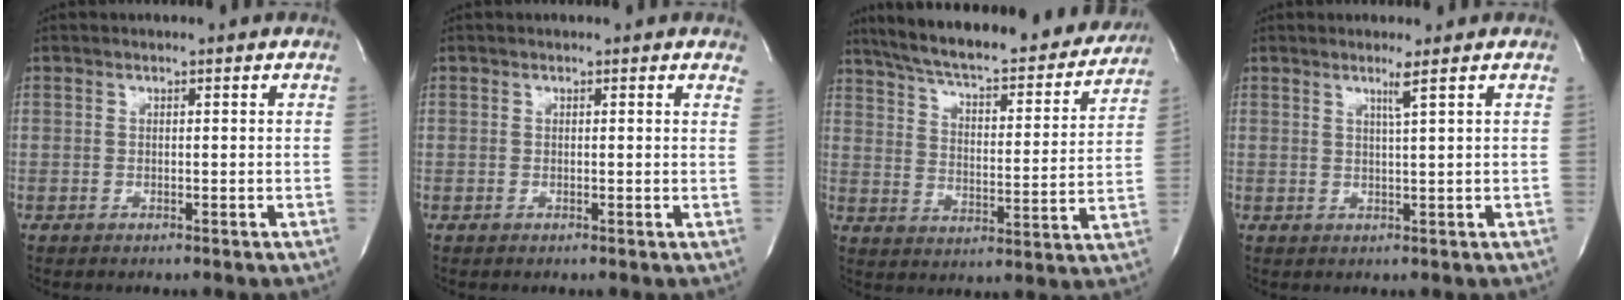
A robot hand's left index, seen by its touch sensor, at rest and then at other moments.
{"total": 2.8, "force": [2.6, 0.7, 0.7], "torque": [-0.005, -0.008, 0.005]}
{"total": 27.0, "force": [23.9, 5.4, 11.3], "torque": [-0.188, -0.026, 0.315]}
{"total": 2.0, "force": [1.1, -0.9, 1.4], "torque": [-0.037, -0.011, 0.025]}